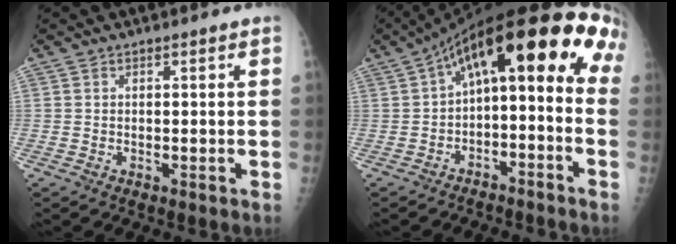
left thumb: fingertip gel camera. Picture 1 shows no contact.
{"total": 18.8, "force": [0.0, 8.6, 16.7], "torque": [-0.223, 0.085, -0.001]}